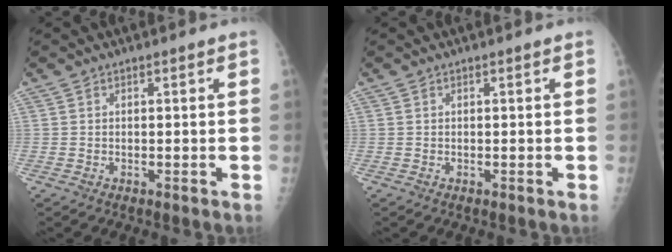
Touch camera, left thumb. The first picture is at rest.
{"total": 0.0}